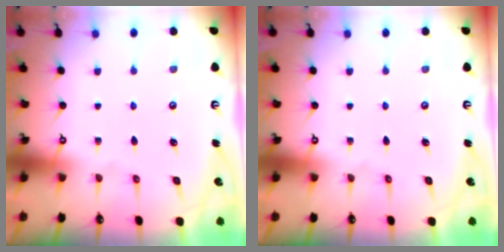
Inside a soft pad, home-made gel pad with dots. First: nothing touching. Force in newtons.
{"total": 0.0}